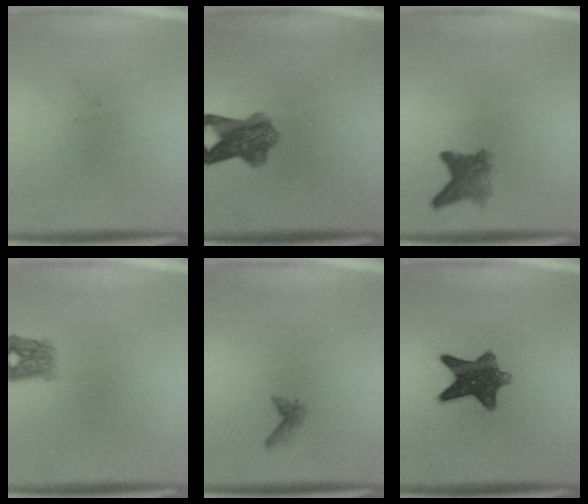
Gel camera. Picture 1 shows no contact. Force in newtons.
{"total": 6.6}
{"total": 3.2}
{"total": 2.5}
{"total": 0.9}
{"total": 9.6}